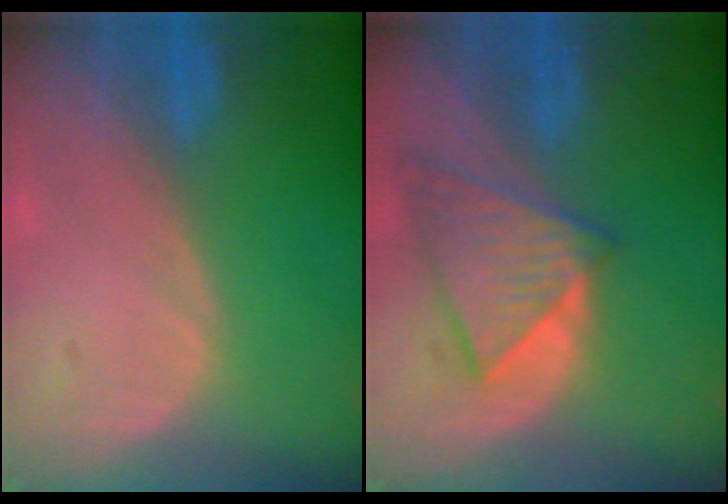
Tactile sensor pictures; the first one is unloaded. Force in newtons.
{"total": 8.1, "press": 7.2, "slide": 3.6}